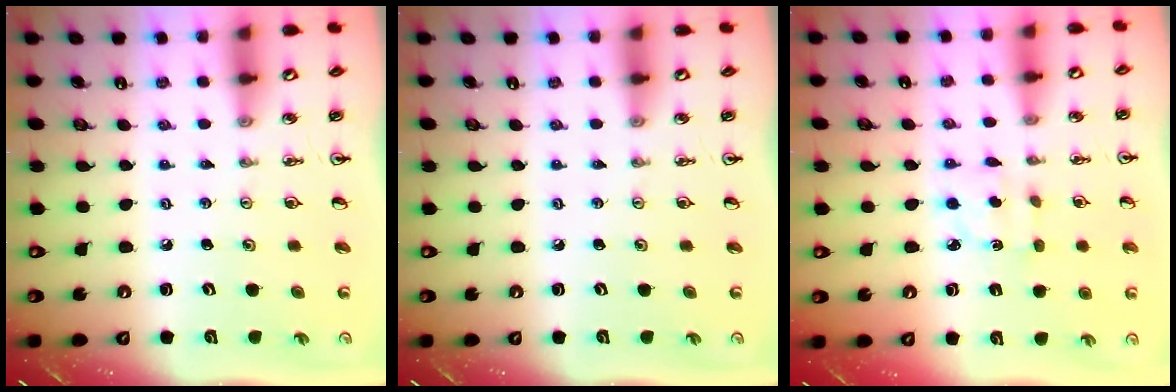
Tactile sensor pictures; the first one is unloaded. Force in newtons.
{"total": 0.0}
{"total": 2.9, "press": 2.8, "slide": 0.7}